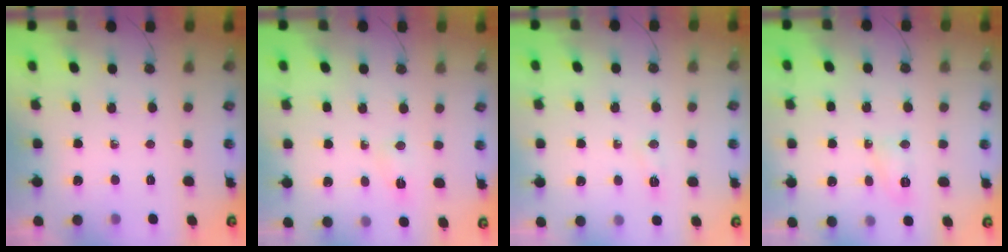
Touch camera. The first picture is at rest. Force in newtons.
{"total": 2.5, "press": 2.4, "slide": 0.4}
{"total": 4.6, "press": 4.6, "slide": 0.5}
{"total": 5.0, "press": 5.0, "slide": 0.6}